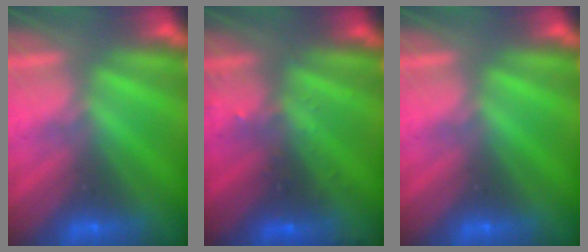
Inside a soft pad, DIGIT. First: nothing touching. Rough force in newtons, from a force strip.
{"total": 3.0}
{"total": 0.0}